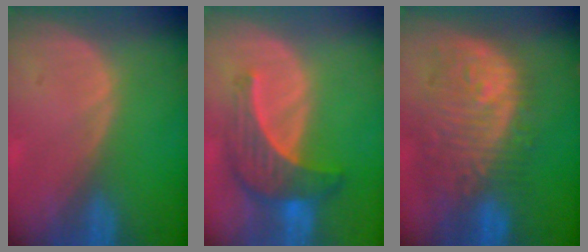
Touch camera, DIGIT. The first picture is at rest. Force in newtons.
{"total": 7.1, "press": 6.8, "slide": 2.2}
{"total": 12.1, "press": 10.8, "slide": 5.5}